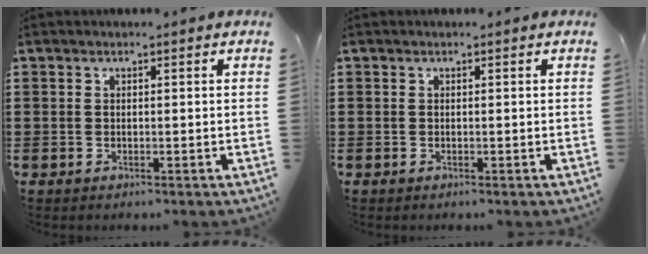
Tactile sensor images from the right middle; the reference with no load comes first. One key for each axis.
{"total": 0.0}